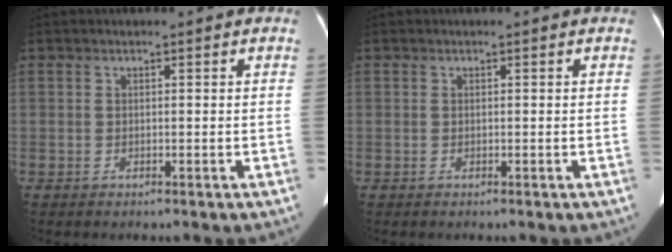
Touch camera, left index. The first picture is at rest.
{"total": 0.0}